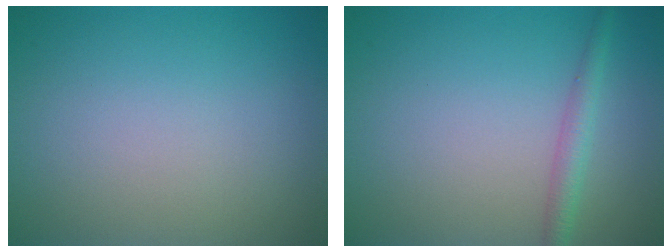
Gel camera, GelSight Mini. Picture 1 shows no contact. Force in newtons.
{"total": 2.0, "press": 2.0, "slide": 0.0}